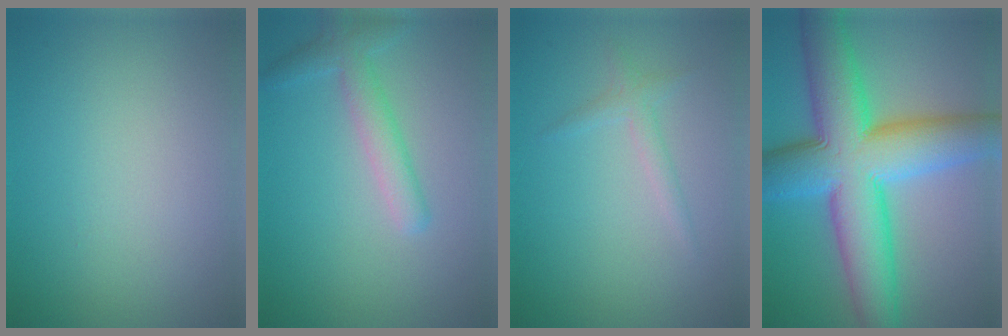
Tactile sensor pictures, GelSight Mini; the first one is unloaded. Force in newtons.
{"total": 2.9, "press": 2.9, "slide": 0.1}
{"total": 1.3, "press": 1.3, "slide": 0.0}
{"total": 13.4, "press": 13.4, "slide": 0.1}